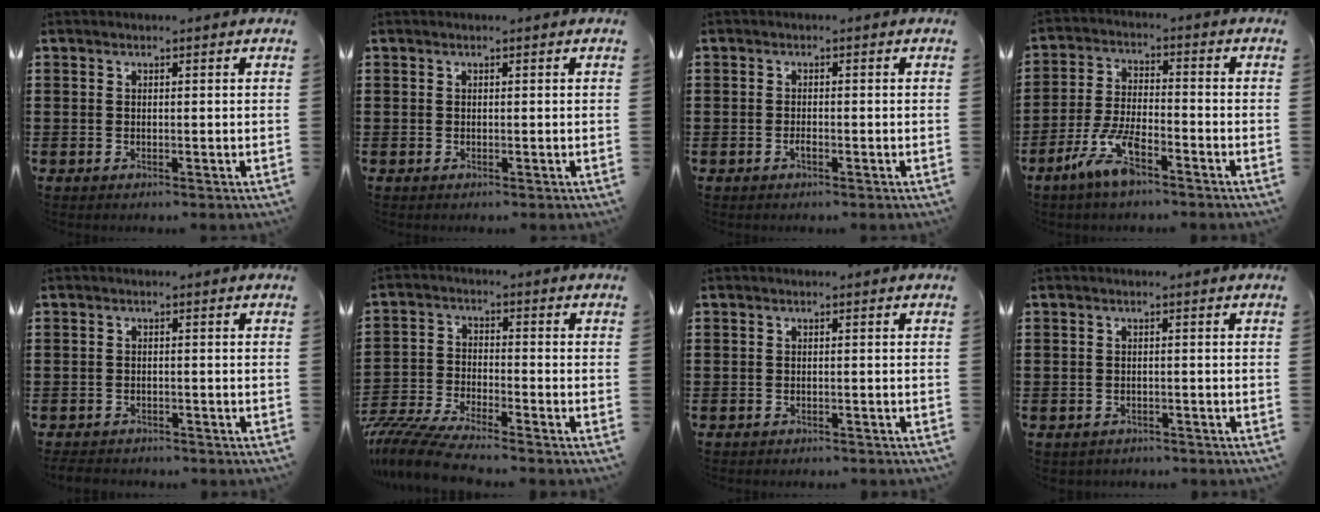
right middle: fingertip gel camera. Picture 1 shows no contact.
{"total": 0.0}
{"total": 1.4, "force": [-0.8, 0.4, 1.1], "torque": [-0.031, -0.005, -0.017]}
{"total": 7.7, "force": [-4.9, 2.2, 5.5], "torque": [-0.129, -0.005, -0.094]}
{"total": 1.6, "force": [-1.6, 0.3, 0.0], "torque": [-0.006, -0.001, -0.036]}
{"total": 6.4, "force": [-6.0, 0.0, 2.2], "torque": [-0.066, -0.014, -0.125]}
{"total": 0.7, "force": [-0.7, 0.0, 0.1], "torque": [-0.003, -0.001, -0.014]}
{"total": 1.0, "force": [-1.0, 0.3, -0.1], "torque": [-0.003, 0.001, -0.022]}